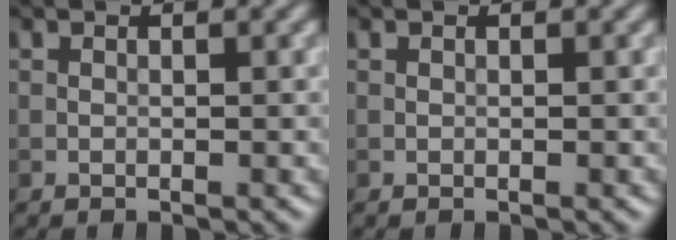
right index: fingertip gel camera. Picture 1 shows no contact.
{"total": 0.0}